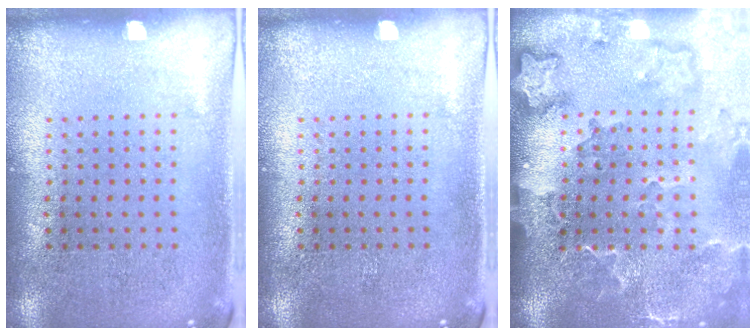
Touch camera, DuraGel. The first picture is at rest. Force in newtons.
{"total": 0.0}
{"total": 3.4, "press": 2.5, "slide": 2.2}